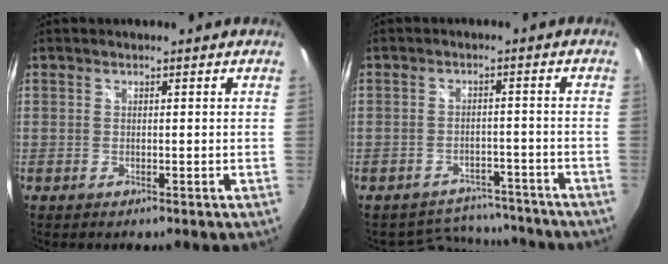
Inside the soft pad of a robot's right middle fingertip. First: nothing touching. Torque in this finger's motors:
{"motor_torque": [-0.60, -0.25, -0.16, -0.05]}